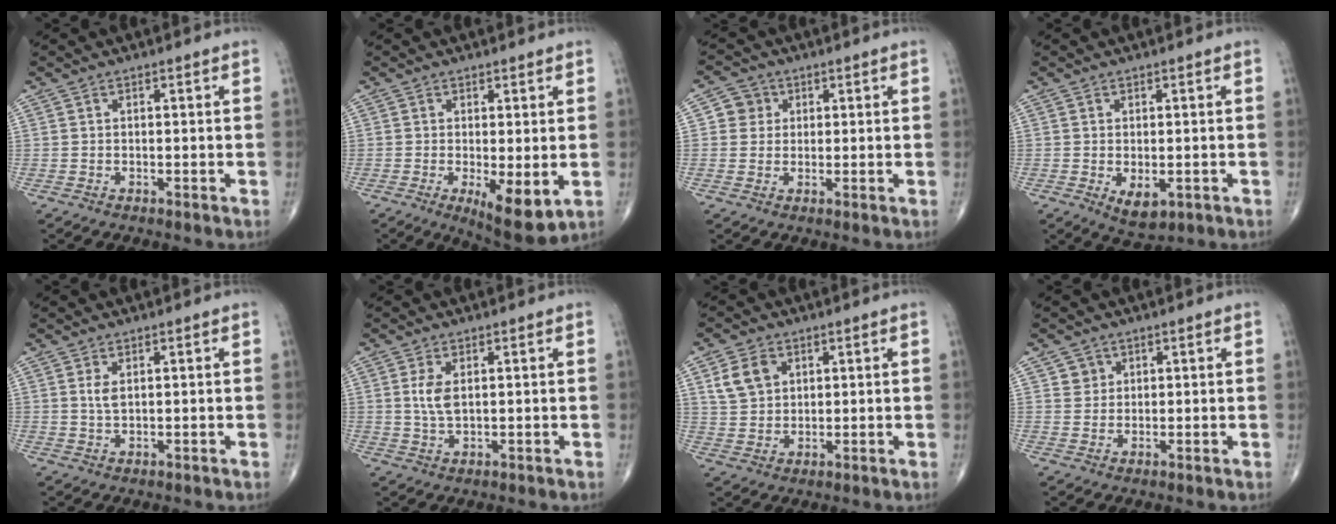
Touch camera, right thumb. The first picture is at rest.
{"total": 8.0, "force": [-1.7, 2.7, 7.4], "torque": [-0.110, -0.025, -0.020]}
{"total": 3.9, "force": [0.9, 3.7, 0.7], "torque": [0.014, 0.003, 0.008]}
{"total": 4.7, "force": [-1.2, 2.6, 3.7], "torque": [-0.053, -0.009, -0.007]}
{"total": 2.1, "force": [0.7, 1.0, 1.7], "torque": [-0.035, -0.002, 0.017]}
{"total": 4.1, "force": [0.9, 2.0, 3.5], "torque": [-0.074, -0.005, 0.020]}
{"total": 6.6, "force": [2.7, 4.9, 3.5], "torque": [-0.049, -0.006, 0.055]}
{"total": 2.5, "force": [1.2, 2.2, 0.2], "torque": [0.015, -0.005, 0.014]}